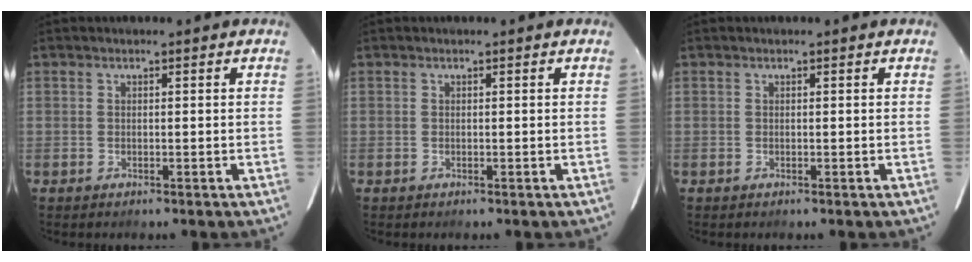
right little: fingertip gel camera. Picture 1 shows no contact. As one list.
[{"total": 0.0}, {"total": 0.0}]